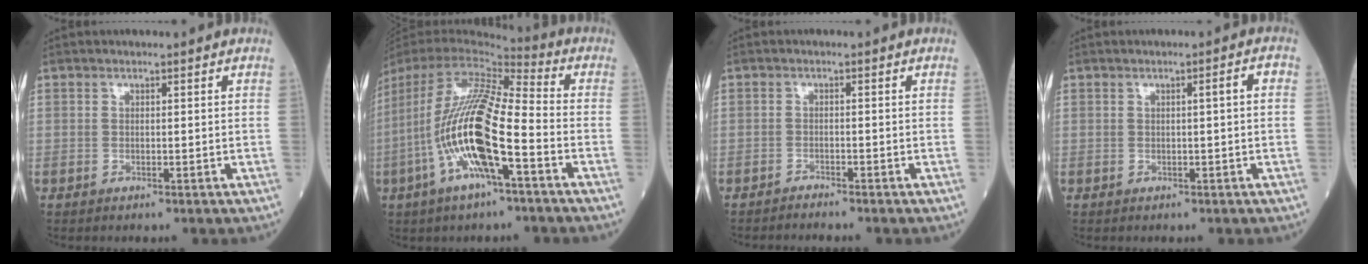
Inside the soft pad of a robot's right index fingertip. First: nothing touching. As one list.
[{"total": 19.1, "force": [-5.4, 3.4, 18.0], "torque": [-0.388, -0.012, -0.104]}, {"total": 1.5, "force": [-1.5, -0.4, -0.1], "torque": [0.002, -0.002, -0.024]}, {"total": 1.9, "force": [0.1, 0.0, 1.9], "torque": [-0.026, 0.004, 0.002]}]